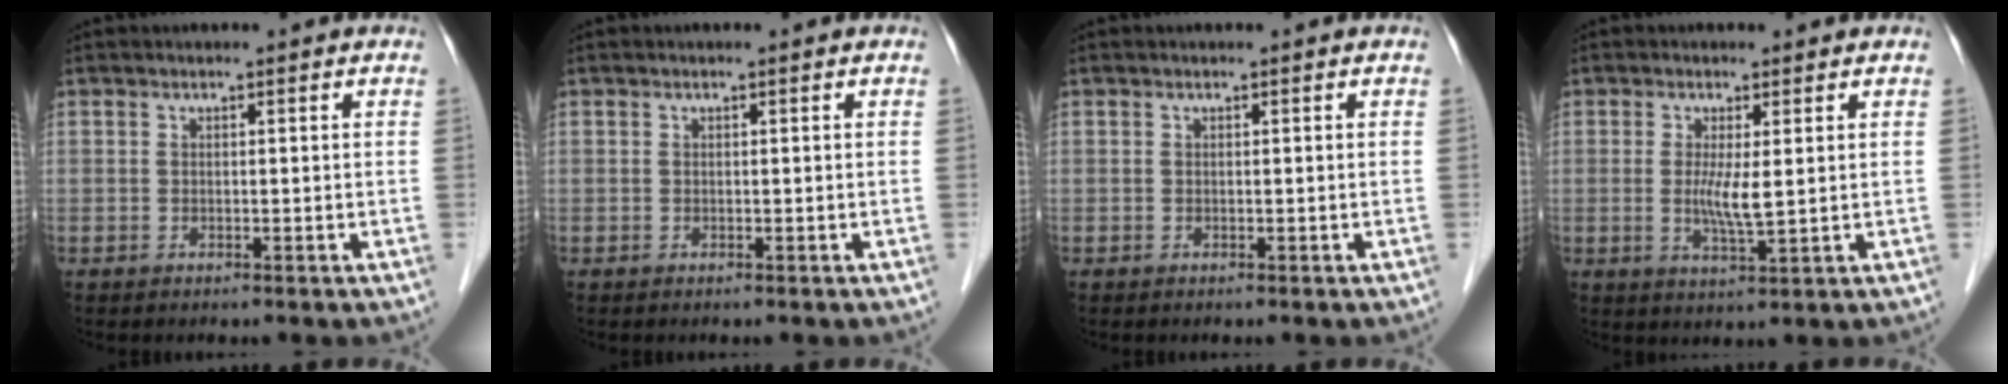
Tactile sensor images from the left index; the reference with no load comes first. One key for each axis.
{"total": 0.0}
{"total": 0.0}
{"total": 4.1, "fx": 0.4, "fy": 0.4, "fz": 4.1, "tx": -0.083, "ty": -0.009, "tz": 0.010}